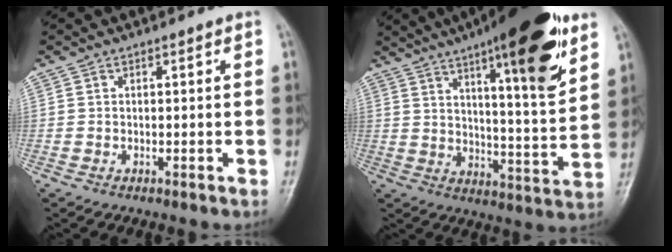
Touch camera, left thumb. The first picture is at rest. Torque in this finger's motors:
{"motor_torque": [3.35, 1.66, 1.83, -0.94, 0.47]}